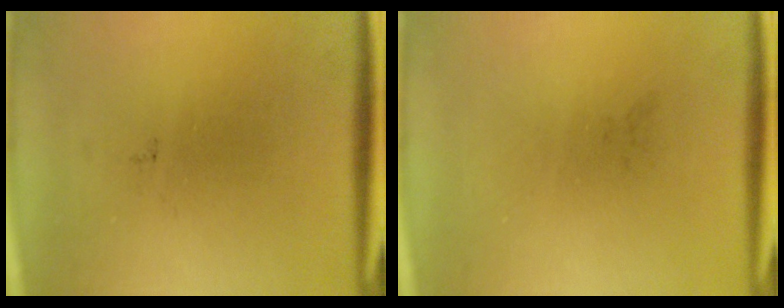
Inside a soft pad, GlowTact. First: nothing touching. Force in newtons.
{"total": 0.0}